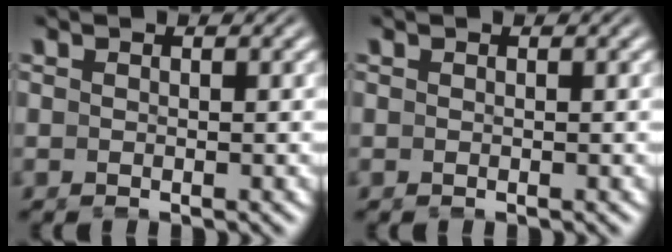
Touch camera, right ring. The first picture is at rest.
{"total": 0.0}